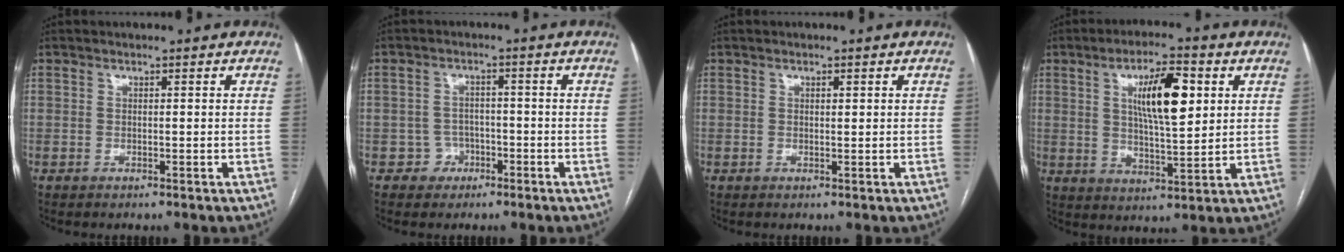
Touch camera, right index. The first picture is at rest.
{"total": 3.4, "force": [-1.6, 3.0, -0.2], "torque": [0.016, 0.017, -0.025]}
{"total": 0.7, "force": [0.3, 0.2, 0.6], "torque": [-0.012, 0.000, 0.005]}
{"total": 10.7, "force": [3.2, 2.5, 9.9], "torque": [-0.171, 0.006, 0.057]}